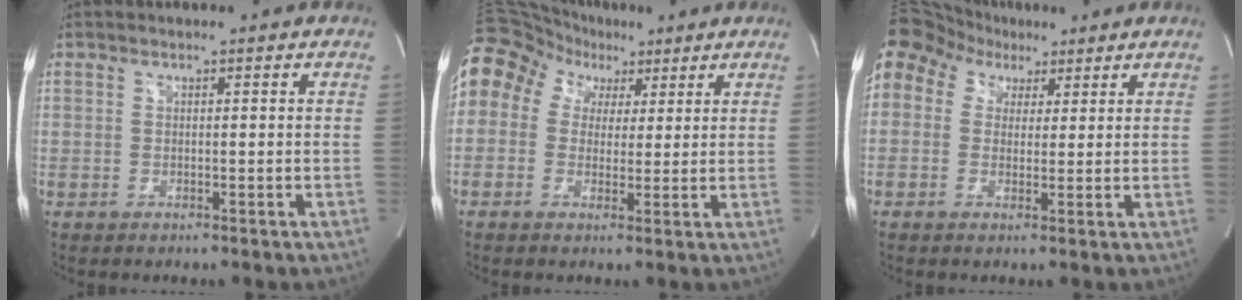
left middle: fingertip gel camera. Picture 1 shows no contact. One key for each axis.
{"total": 14.0, "fx": 6.1, "fy": 11.4, "fz": 5.4, "tx": -0.126, "ty": 0.088, "tz": 0.110}
{"total": 19.5, "fx": 9.3, "fy": 15.1, "fz": 8.2, "tx": -0.254, "ty": 0.115, "tz": 0.177}